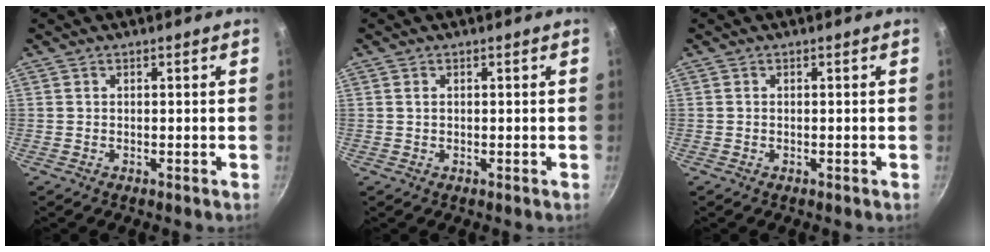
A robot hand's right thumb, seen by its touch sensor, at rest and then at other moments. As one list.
[{"total": 0.9, "force": [0.3, 0.6, 0.6], "torque": [-0.010, 0.002, 0.005]}, {"total": 0.0}]